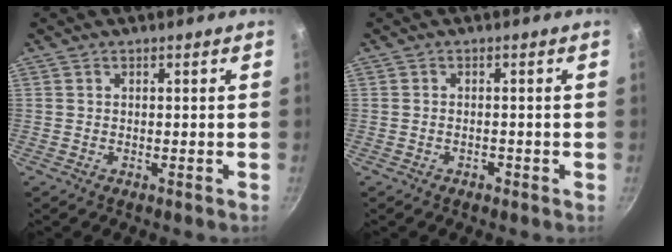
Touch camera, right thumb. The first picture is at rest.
{"total": 1.0, "force": [-0.7, 0.6, 0.5], "torque": [-0.009, 0.006, -0.010]}